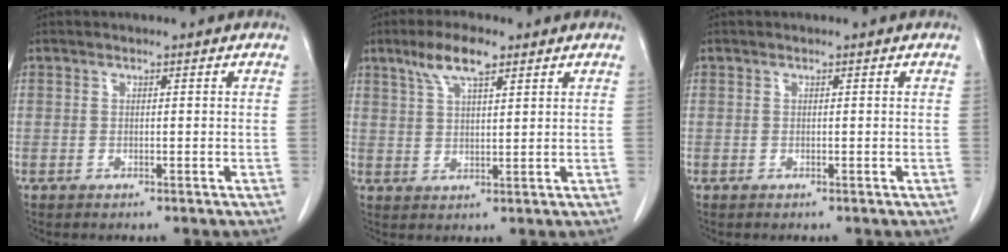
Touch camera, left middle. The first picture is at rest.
{"total": 6.3, "force": [4.0, 1.5, 4.6], "torque": [-0.095, 0.011, 0.076]}
{"total": 0.0}